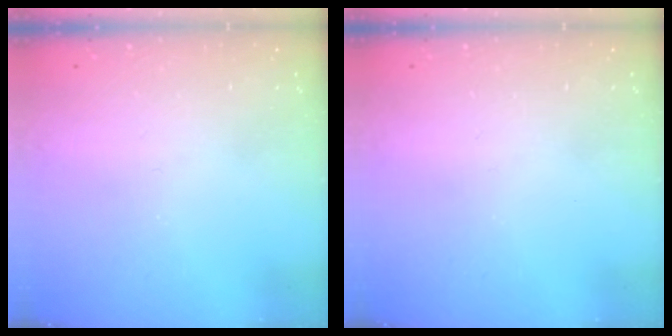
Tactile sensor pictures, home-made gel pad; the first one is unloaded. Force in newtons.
{"total": 0.0}